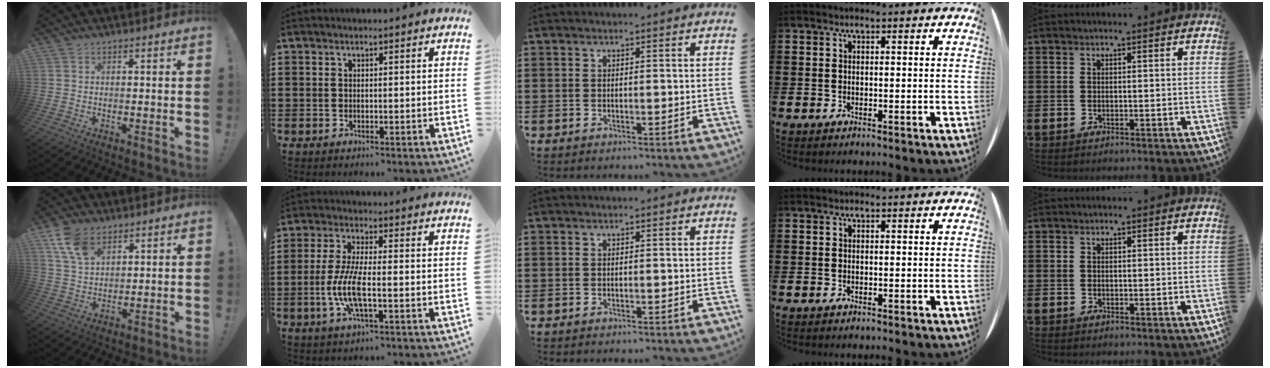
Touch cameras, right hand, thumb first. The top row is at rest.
{"thumb": {"total": 9.4, "force": [5.6, 5.3, 5.2], "torque": [-0.098, -0.016, 0.111]}, "index": {"total": 7.3, "force": [-2.0, 1.8, 6.8], "torque": [-0.159, -0.015, -0.046]}}